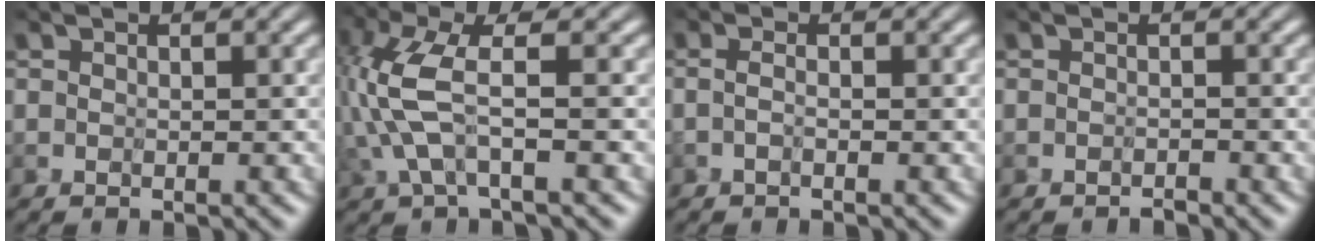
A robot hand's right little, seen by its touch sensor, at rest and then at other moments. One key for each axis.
{"total": 4.3, "fx": -0.4, "fy": 0.6, "fz": 4.2, "tx": -0.133, "ty": 0.015, "tz": -0.013}
{"total": 1.2, "fx": -0.9, "fy": -0.8, "fz": -0.2, "tx": 0.003, "ty": 0.001, "tz": -0.014}
{"total": 1.8, "fx": -1.5, "fy": -0.4, "fz": -0.9, "tx": 0.021, "ty": 0.000, "tz": -0.027}